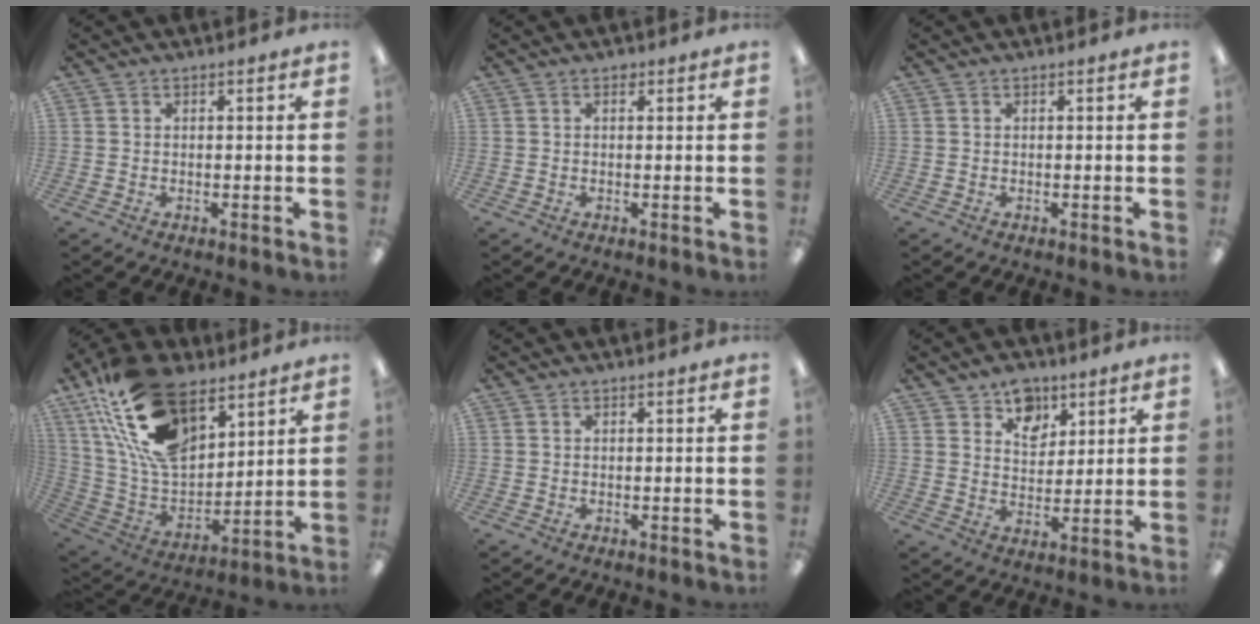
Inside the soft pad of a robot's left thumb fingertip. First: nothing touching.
{"total": 0.8, "force": [0.5, 0.5, 0.3], "torque": [0.003, -0.001, 0.007]}
{"total": 0.0}
{"total": 23.0, "force": [13.0, 12.8, 14.1], "torque": [-0.300, -0.060, 0.238]}
{"total": 0.0}
{"total": 8.0, "force": [5.6, 5.5, 1.5], "torque": [-0.010, -0.037, 0.100]}